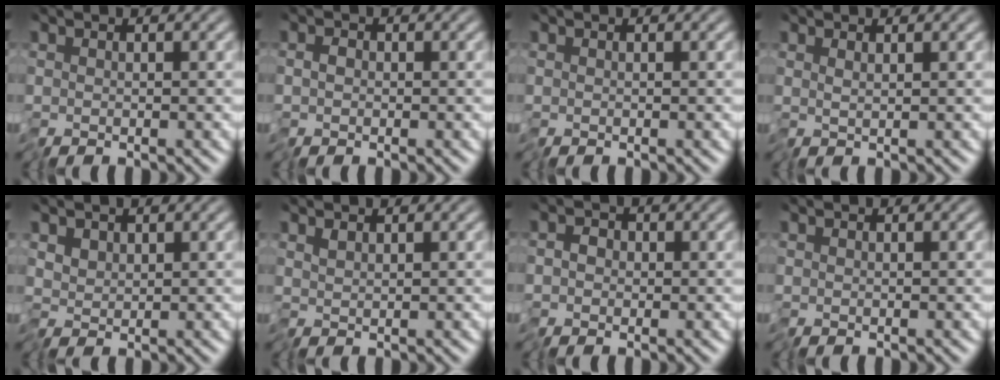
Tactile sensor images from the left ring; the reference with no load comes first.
{"total": 1.0, "force": [-0.5, 0.7, 0.6], "torque": [-0.004, 0.001, -0.013]}
{"total": 0.0}
{"total": 0.9, "force": [0.6, -0.4, 0.5], "torque": [-0.007, 0.003, 0.013]}
{"total": 1.2, "force": [0.3, 1.0, 0.7], "torque": [-0.010, 0.001, 0.007]}
{"total": 0.5, "force": [0.4, -0.3, 0.2], "torque": [0.000, 0.000, 0.010]}
{"total": 2.0, "force": [-0.5, 1.6, 1.1], "torque": [-0.009, 0.004, -0.013]}
{"total": 0.0}